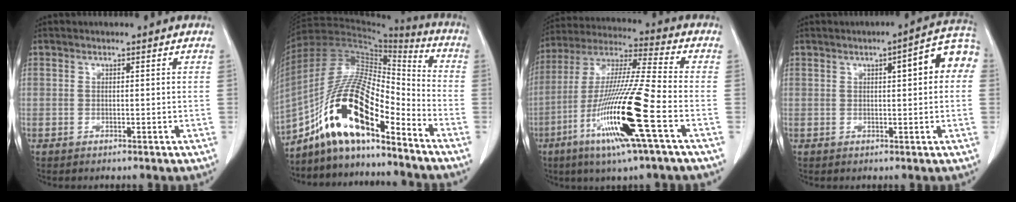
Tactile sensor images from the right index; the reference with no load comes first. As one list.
[{"total": 16.9, "force": [-10.8, 4.0, 12.3], "torque": [-0.237, 0.024, -0.191]}, {"total": 18.6, "force": [-6.8, -0.3, 17.3], "torque": [-0.356, -0.027, -0.134]}, {"total": 8.0, "force": [1.9, 1.7, 7.6], "torque": [-0.096, 0.028, 0.018]}]